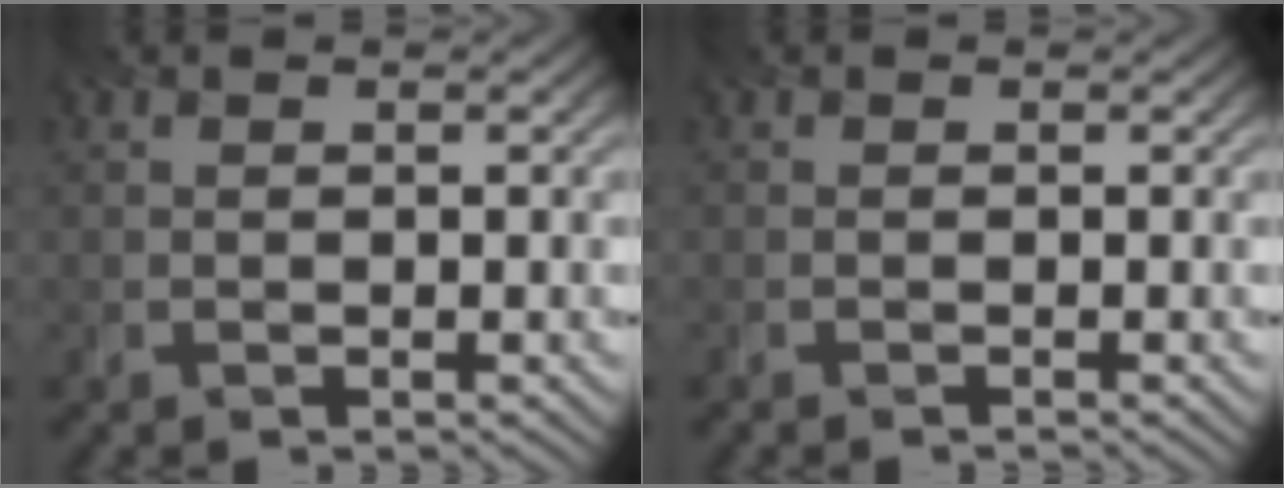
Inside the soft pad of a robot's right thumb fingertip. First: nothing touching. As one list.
[{"total": 0.6, "force": [-0.6, -0.1, -0.2], "torque": [0.004, -0.008, -0.014]}]